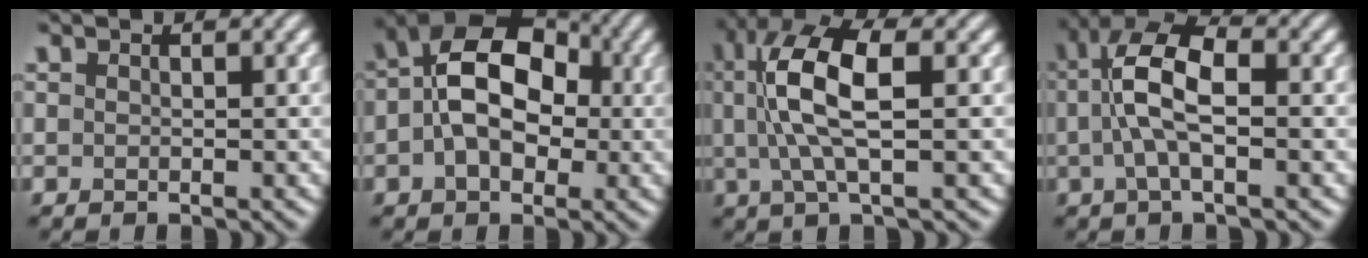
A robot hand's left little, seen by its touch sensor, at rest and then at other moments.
{"total": 9.3, "force": [0.1, 6.0, 7.1], "torque": [-0.105, 0.020, -0.019]}
{"total": 7.8, "force": [1.1, 2.7, 7.2], "torque": [-0.153, 0.009, 0.017]}
{"total": 6.7, "force": [0.3, 2.9, 6.0], "torque": [-0.130, 0.013, -0.003]}